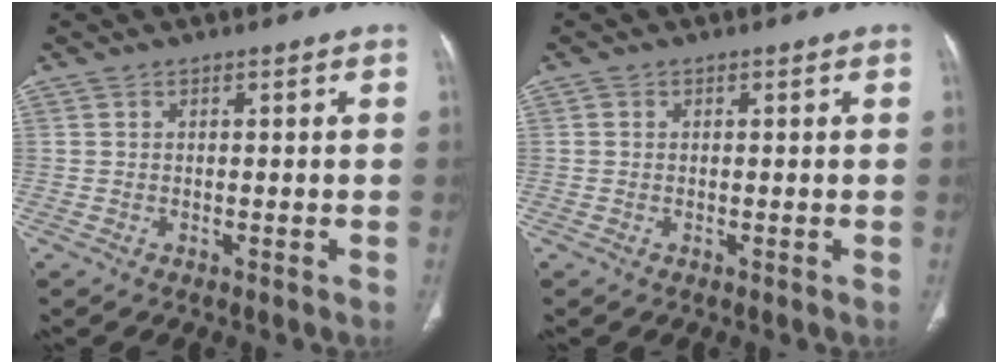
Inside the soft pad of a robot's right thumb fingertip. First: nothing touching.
{"total": 0.6, "force": [0.1, 0.5, 0.3], "torque": [-0.003, 0.000, 0.001]}